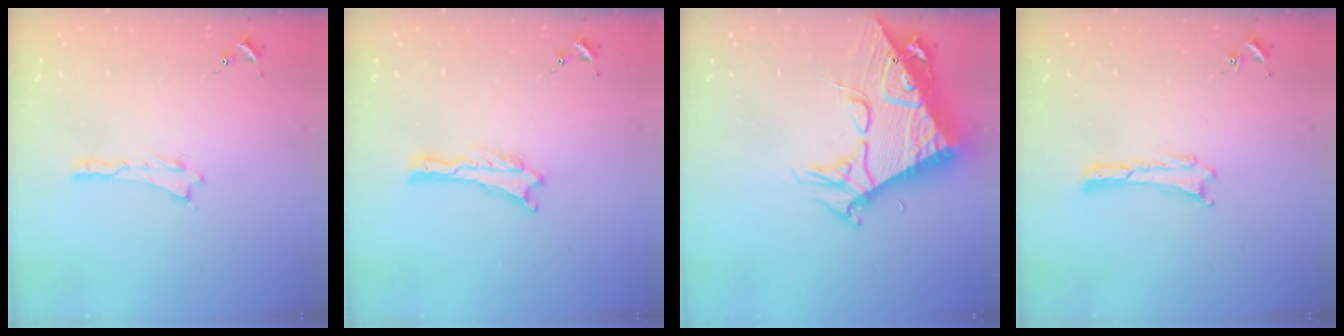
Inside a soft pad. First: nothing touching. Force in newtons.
{"total": 0.0}
{"total": 10.8, "press": 10.8, "slide": 0.9}
{"total": 0.0}